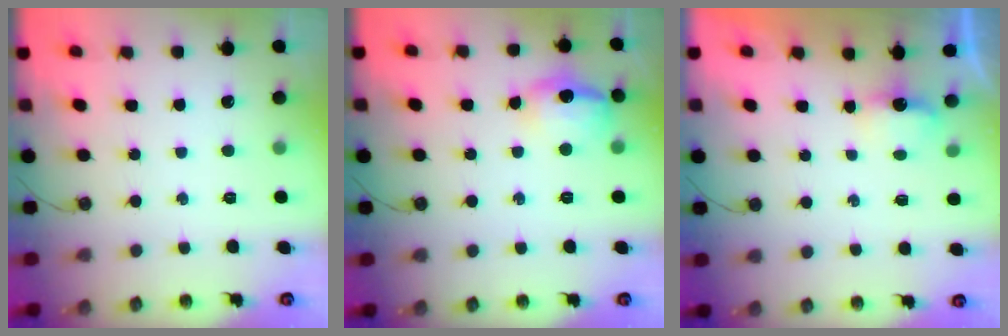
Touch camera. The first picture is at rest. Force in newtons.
{"total": 13.1, "press": 13.1, "slide": 0.9}
{"total": 3.2, "press": 3.2, "slide": 0.5}